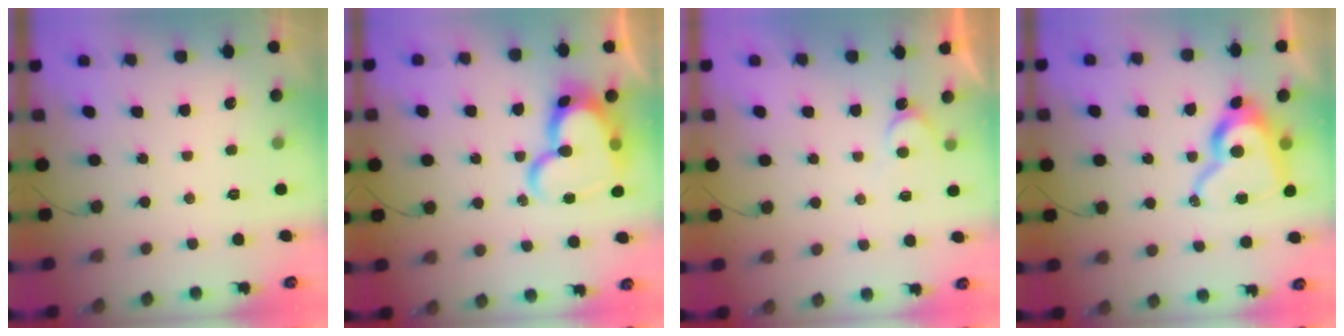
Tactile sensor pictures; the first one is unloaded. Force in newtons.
{"total": 21.0, "press": 20.9, "slide": 2.2}
{"total": 4.0, "press": 4.0, "slide": 0.4}
{"total": 16.5, "press": 16.5, "slide": 1.3}